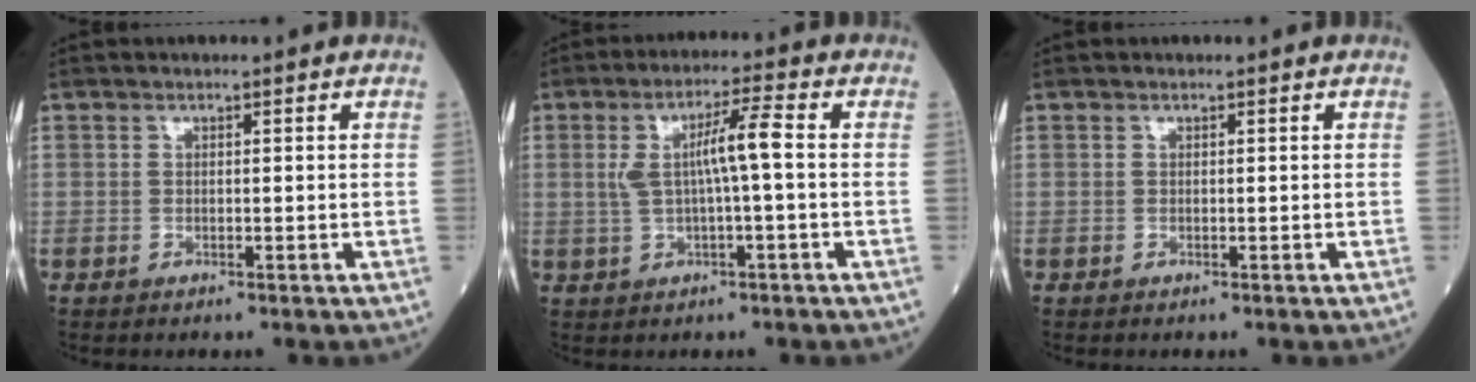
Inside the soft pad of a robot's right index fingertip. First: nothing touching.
{"total": 6.3, "force": [0.4, 0.4, 6.3], "torque": [-0.122, 0.015, 0.010]}
{"total": 0.0}